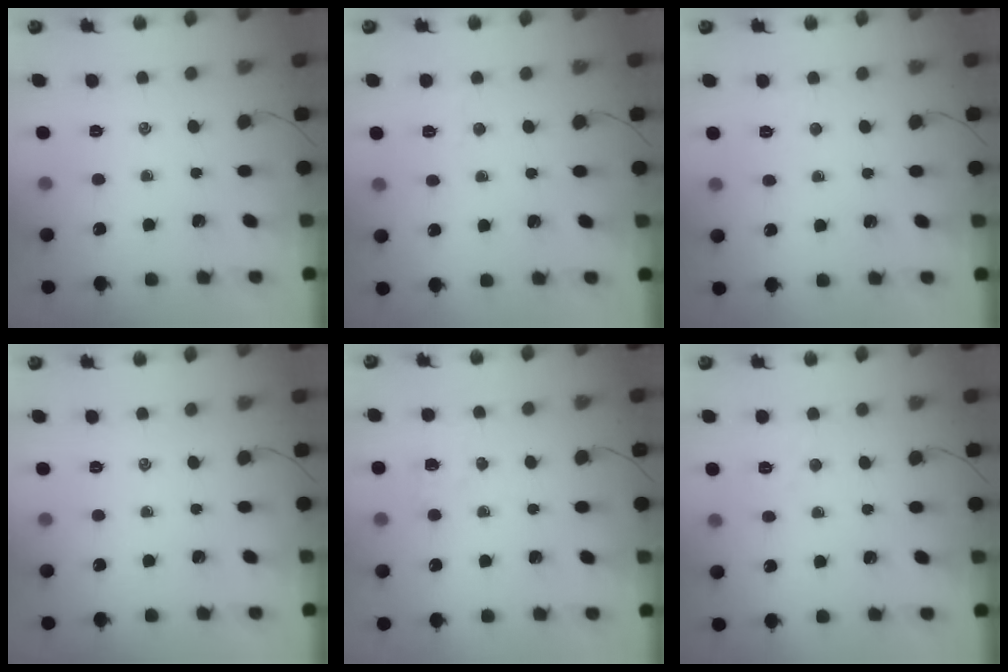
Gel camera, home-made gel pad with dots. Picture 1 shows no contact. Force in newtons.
{"total": 2.5, "press": 2.4, "slide": 0.8}
{"total": 2.5, "press": 2.4, "slide": 0.7}
{"total": 0.0}
{"total": 3.6, "press": 3.4, "slide": 1.1}
{"total": 3.8, "press": 3.6, "slide": 1.0}